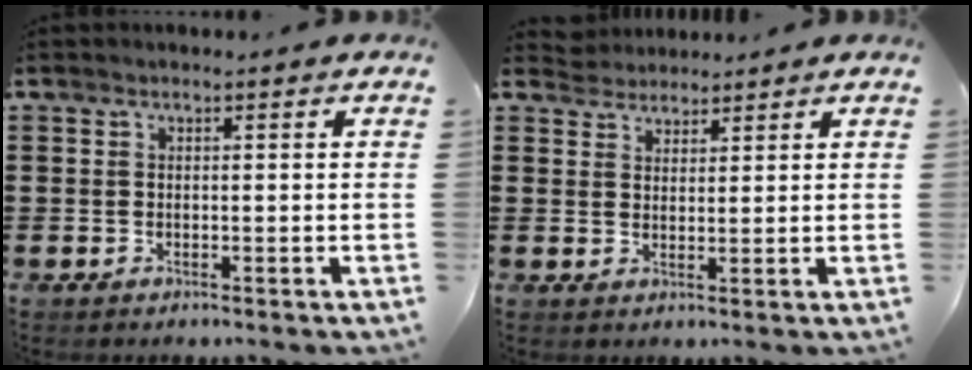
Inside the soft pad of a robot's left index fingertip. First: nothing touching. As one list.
[{"total": 2.4, "force": [2.2, 0.9, -0.5], "torque": [-0.001, 0.003, 0.044]}]